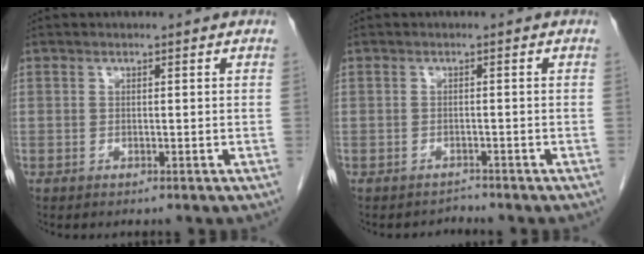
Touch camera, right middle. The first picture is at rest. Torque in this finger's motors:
{"motor_torque": [-0.08, -0.10, -0.06, -0.02]}